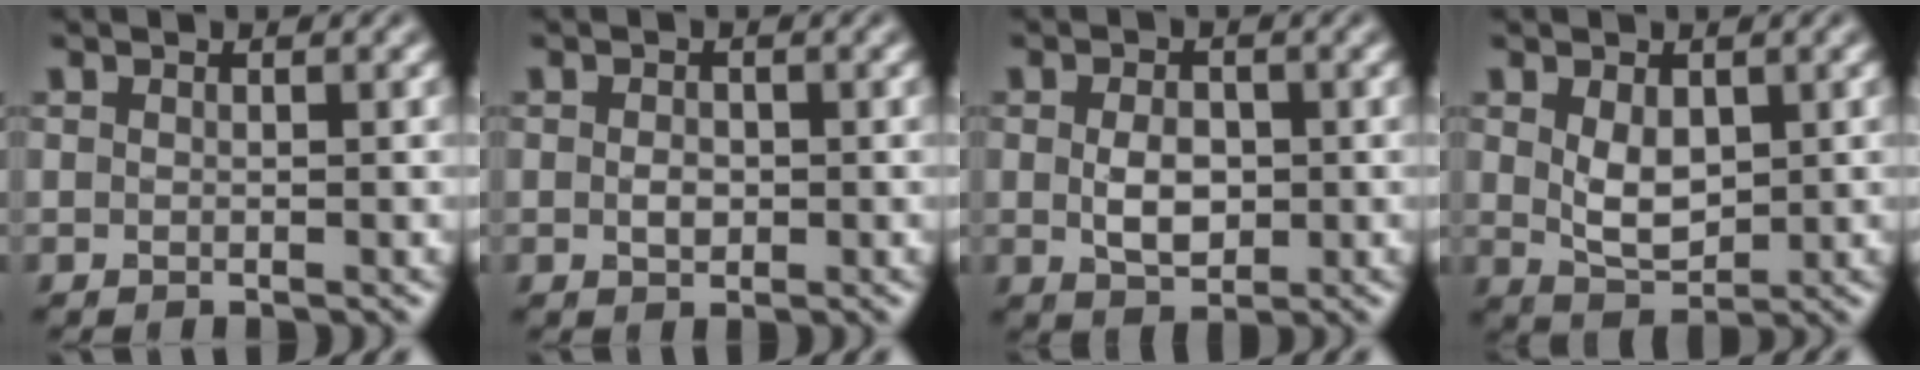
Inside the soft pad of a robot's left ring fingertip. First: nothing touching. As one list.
[{"total": 1.4, "force": [-0.1, 1.0, 1.0], "torque": [-0.018, -0.002, -0.003]}, {"total": 3.2, "force": [-0.1, 2.2, 2.4], "torque": [-0.050, -0.003, 0.000]}, {"total": 3.4, "force": [0.6, 2.2, 2.6], "torque": [-0.056, -0.005, 0.018]}]